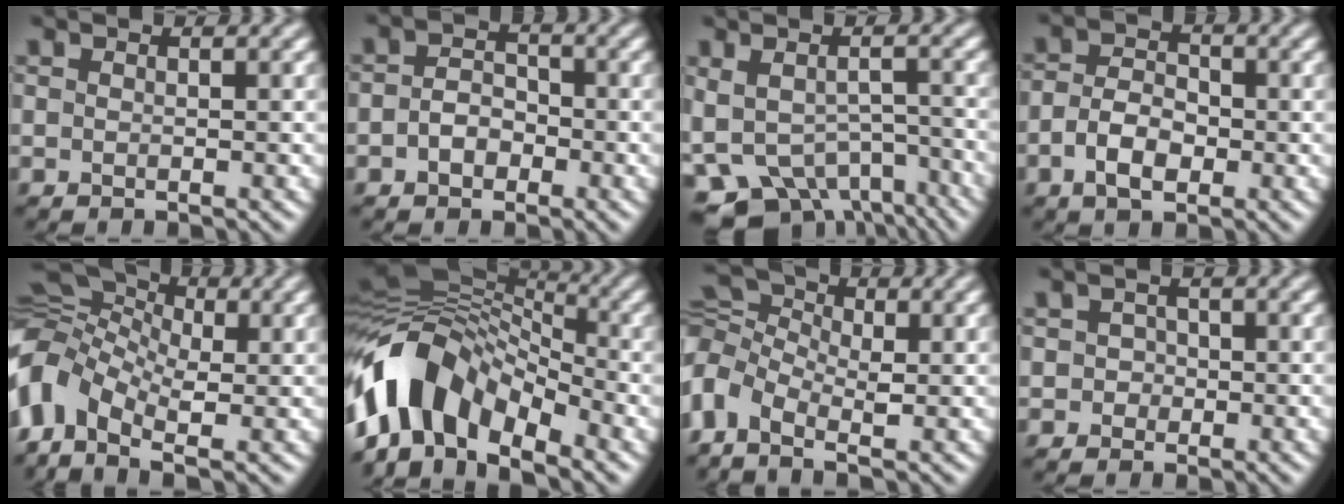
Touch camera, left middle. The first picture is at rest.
{"total": 2.6, "force": [-0.8, 1.9, 1.5], "torque": [-0.029, 0.001, -0.019]}
{"total": 8.4, "force": [-5.6, 4.3, 4.7], "torque": [-0.083, -0.020, -0.064]}
{"total": 3.9, "force": [-1.2, 2.4, 2.8], "torque": [-0.055, 0.001, -0.025]}
{"total": 9.4, "force": [-1.6, 6.6, 6.5], "torque": [-0.156, 0.007, -0.047]}
{"total": 11.6, "force": [-4.9, 7.0, 7.9], "torque": [-0.137, 0.017, -0.098]}
{"total": 5.2, "force": [0.3, 3.6, 3.7], "torque": [-0.089, 0.008, -0.012]}
{"total": 1.2, "force": [0.0, 1.2, 0.3], "torque": [0.000, 0.001, -0.001]}